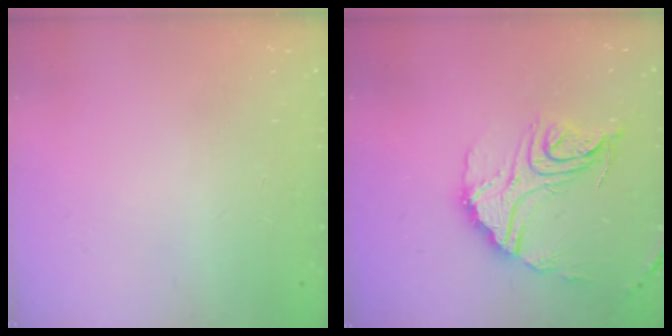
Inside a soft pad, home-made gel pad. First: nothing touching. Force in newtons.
{"total": 18.4, "press": 18.3, "slide": 1.8}